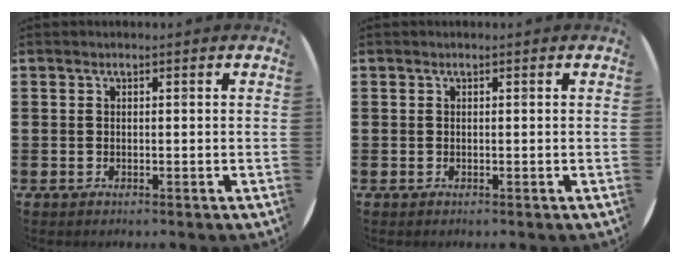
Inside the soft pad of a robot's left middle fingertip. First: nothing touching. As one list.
[{"total": 0.0}]